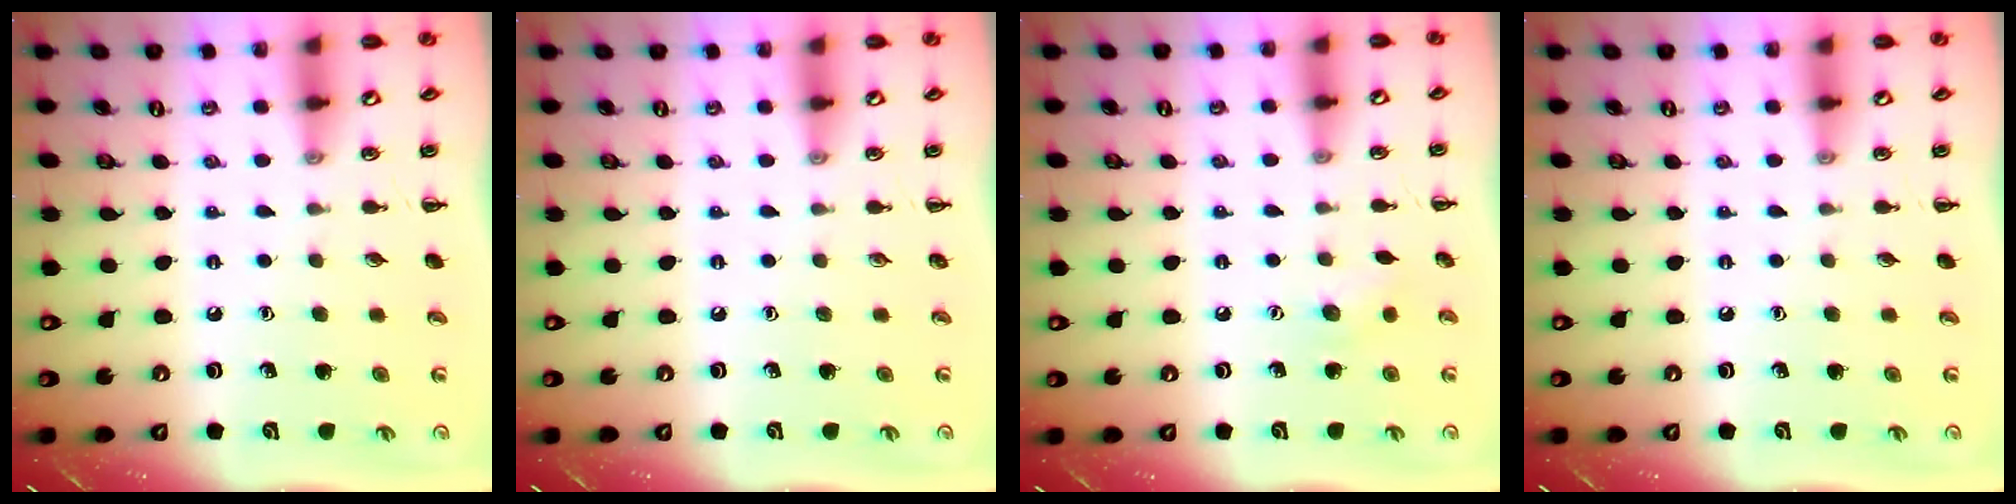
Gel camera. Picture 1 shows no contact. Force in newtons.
{"total": 0.0}
{"total": 6.2, "press": 6.0, "slide": 1.6}
{"total": 0.0}